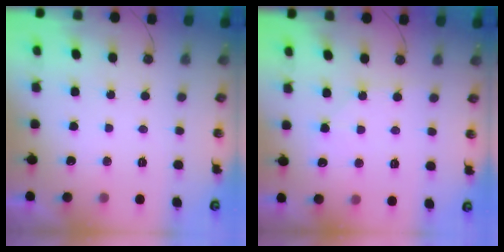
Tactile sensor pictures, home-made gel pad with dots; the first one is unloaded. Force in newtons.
{"total": 5.8, "press": 5.7, "slide": 0.7}